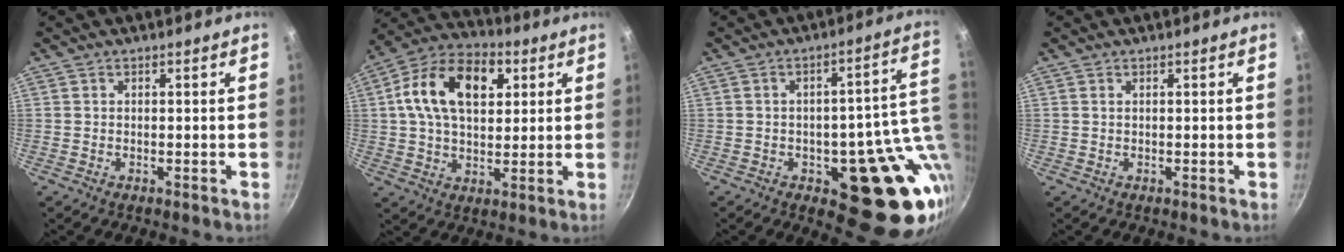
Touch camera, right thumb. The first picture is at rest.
{"total": 16.6, "force": [4.8, 10.0, 12.4], "torque": [-0.195, 0.010, 0.068]}
{"total": 18.4, "force": [-2.2, 9.2, 15.9], "torque": [-0.128, 0.005, -0.021]}
{"total": 0.0}